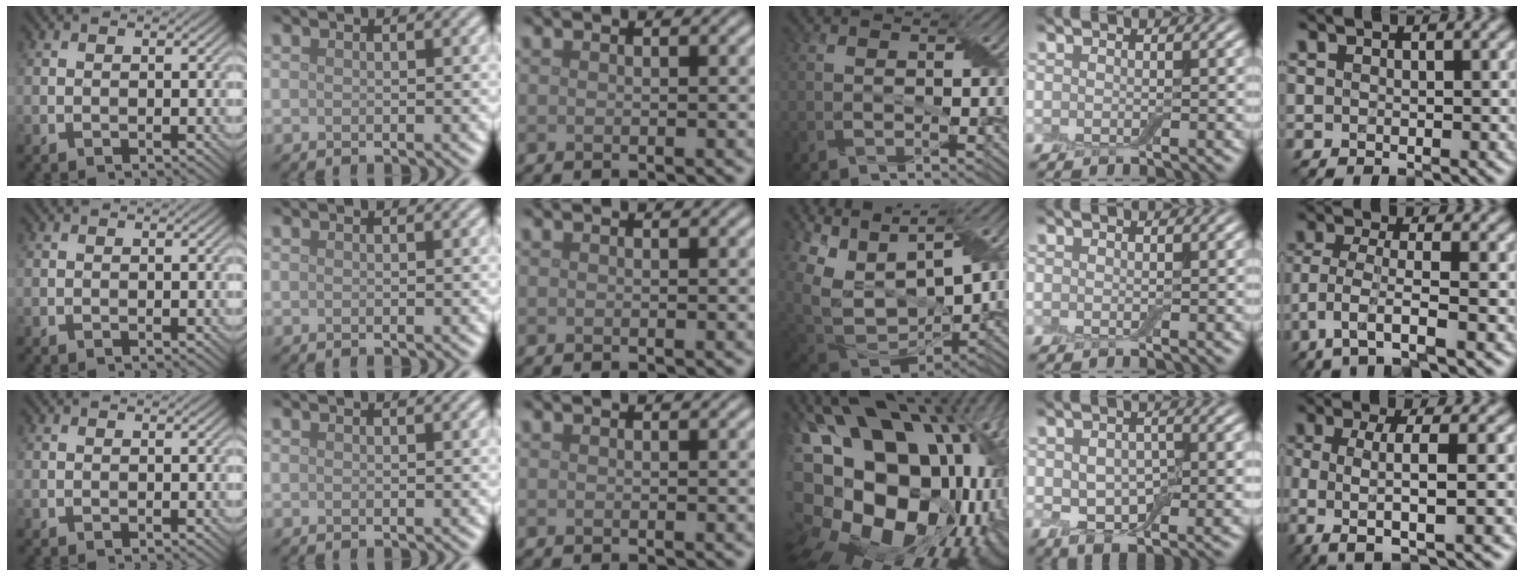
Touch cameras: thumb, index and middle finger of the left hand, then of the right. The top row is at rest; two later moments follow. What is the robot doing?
{"motion": "peel", "object": "bubble wrap"}